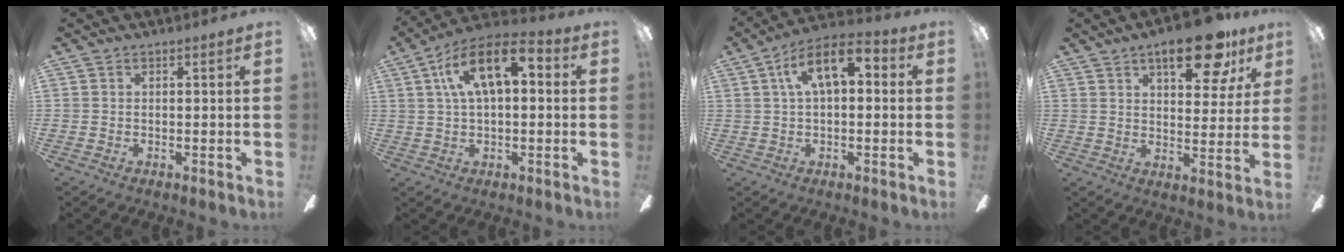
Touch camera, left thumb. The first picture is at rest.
{"total": 14.2, "force": [4.9, 7.2, 11.2], "torque": [-0.196, 0.007, 0.087]}
{"total": 11.3, "force": [3.8, 5.7, 9.0], "torque": [-0.140, 0.004, 0.066]}
{"total": 15.6, "force": [9.2, 6.5, 10.8], "torque": [-0.135, -0.038, 0.145]}